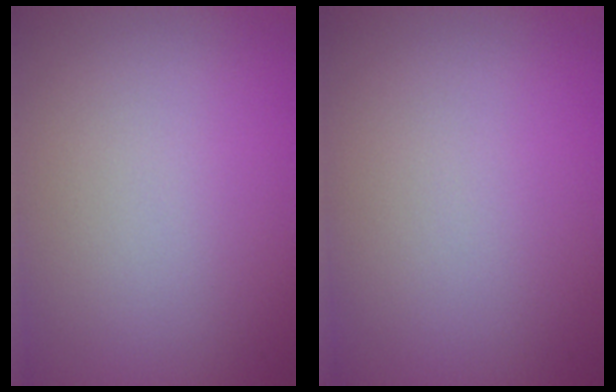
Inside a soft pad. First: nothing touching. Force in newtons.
{"total": 0.0}